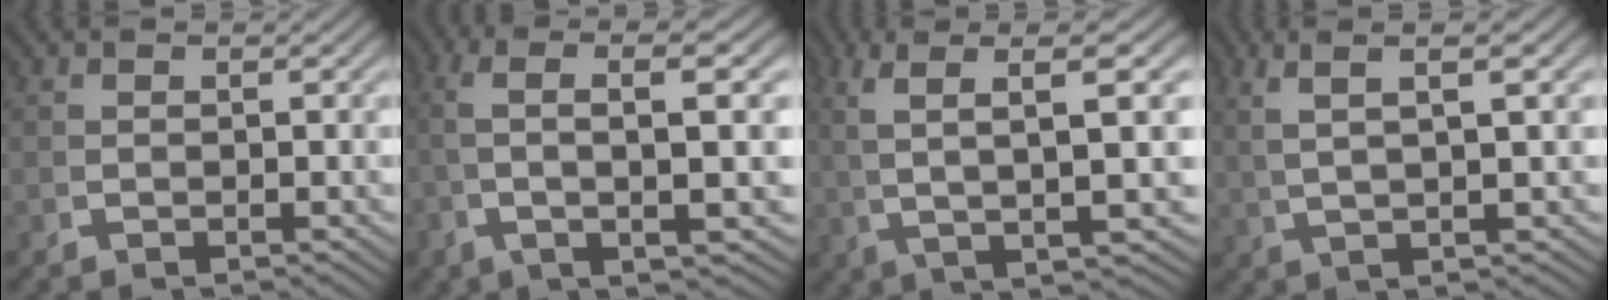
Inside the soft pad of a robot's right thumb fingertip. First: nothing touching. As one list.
[{"total": 8.6, "force": [2.8, 1.8, 8.0], "torque": [-0.130, 0.026, 0.038]}, {"total": 10.3, "force": [4.1, 3.1, 9.0], "torque": [-0.137, 0.035, 0.056]}, {"total": 6.3, "force": [3.4, 1.3, 5.2], "torque": [-0.077, 0.024, 0.055]}]